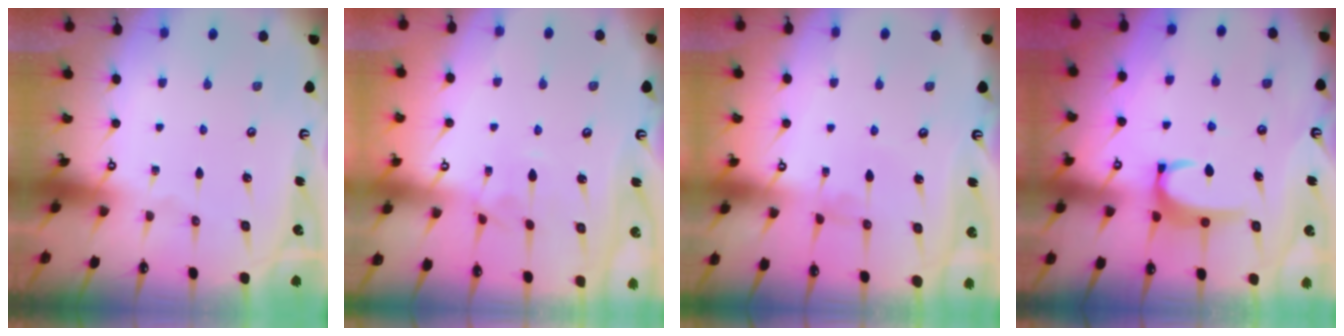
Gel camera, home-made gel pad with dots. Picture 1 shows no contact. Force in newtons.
{"total": 2.4, "press": 2.4, "slide": 0.7}
{"total": 0.0}
{"total": 3.7, "press": 3.7, "slide": 0.4}